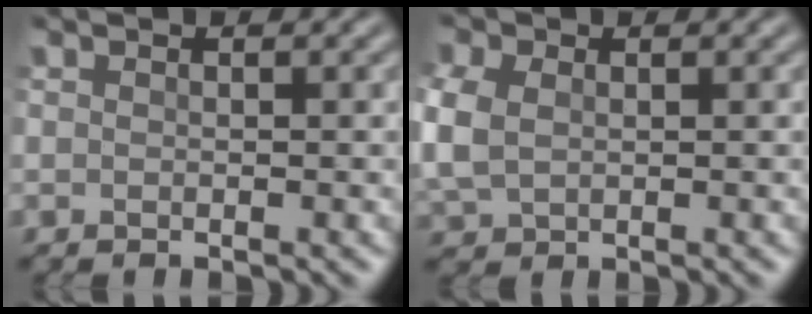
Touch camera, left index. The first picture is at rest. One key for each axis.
{"total": 4.4, "fx": 0.2, "fy": 3.4, "fz": 2.9, "tx": -0.099, "ty": 0.002, "tz": 0.008}